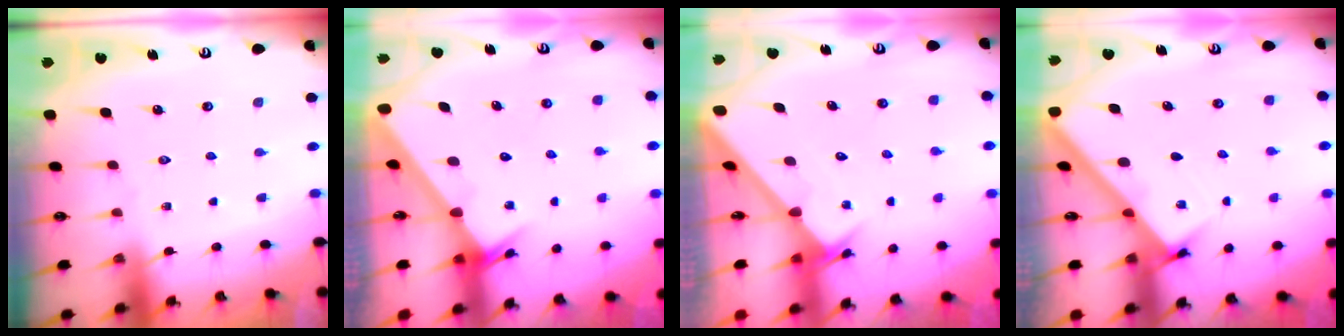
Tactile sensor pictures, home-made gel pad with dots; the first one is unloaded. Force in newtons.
{"total": 2.5, "press": 2.5, "slide": 0.1}
{"total": 2.6, "press": 2.6, "slide": 0.2}
{"total": 2.9, "press": 2.9, "slide": 0.1}